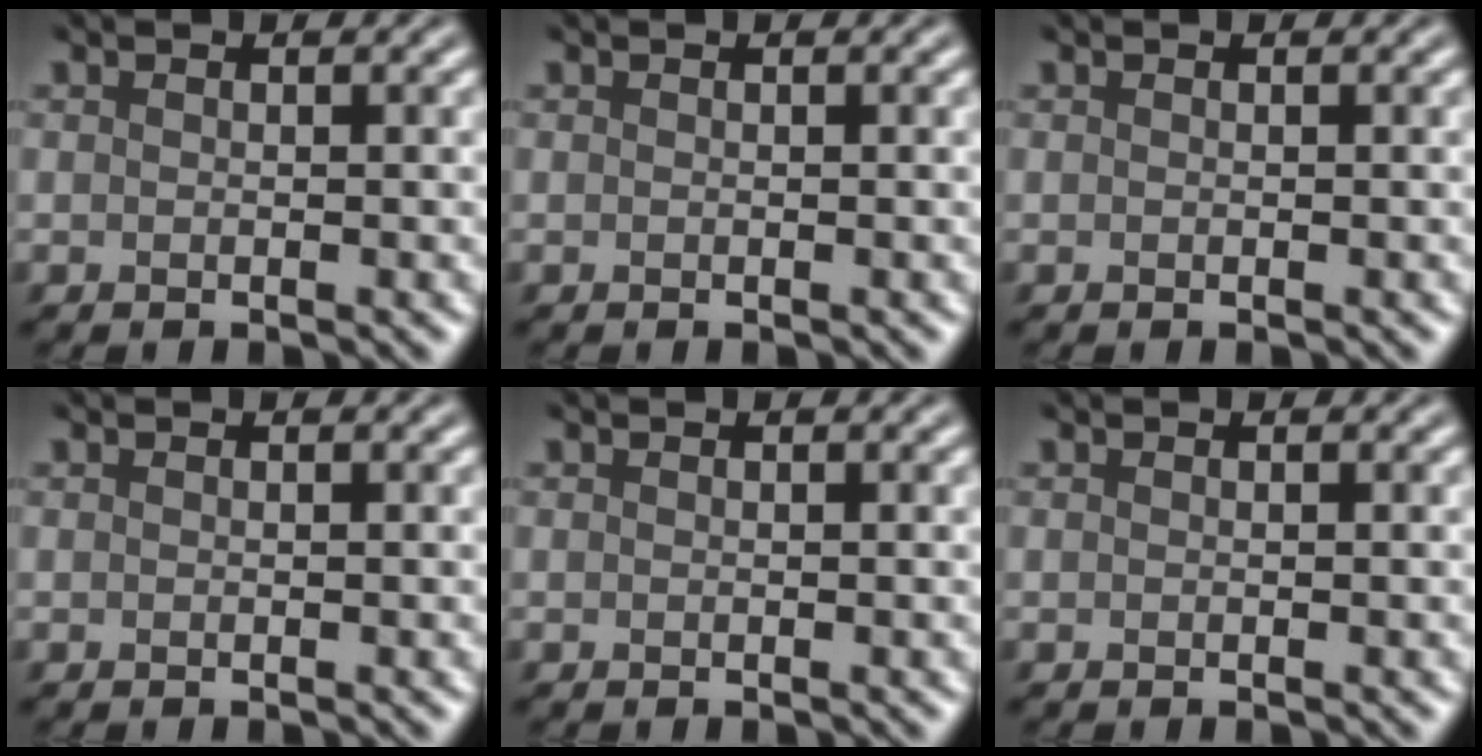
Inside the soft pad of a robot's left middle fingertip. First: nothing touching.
{"total": 0.0}
{"total": 0.0}
{"total": 0.0}
{"total": 0.0}
{"total": 0.0}